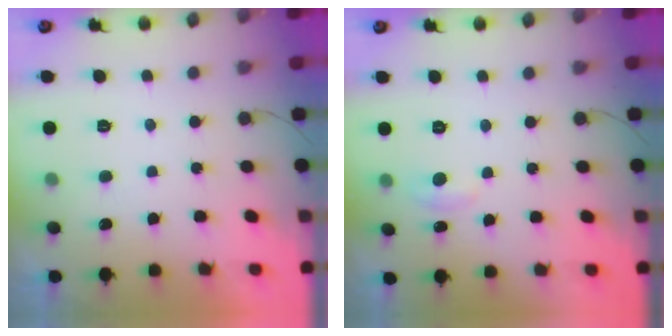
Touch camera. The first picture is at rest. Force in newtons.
{"total": 5.2, "press": 5.1, "slide": 0.7}